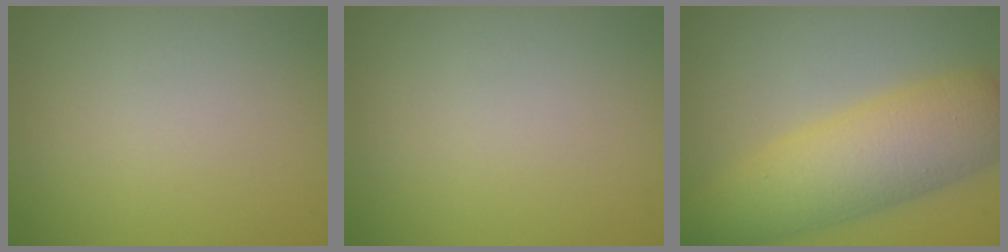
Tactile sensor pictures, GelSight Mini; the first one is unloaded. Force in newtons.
{"total": 0.0}
{"total": 8.3, "press": 8.2, "slide": 0.1}